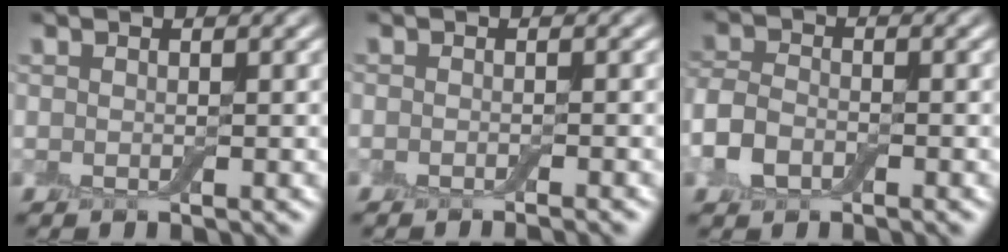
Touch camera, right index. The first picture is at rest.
{"total": 1.5, "force": [-1.2, 0.1, 1.0], "torque": [-0.013, -0.002, -0.019]}
{"total": 3.4, "force": [-1.7, 2.0, 2.0], "torque": [-0.044, 0.003, -0.045]}